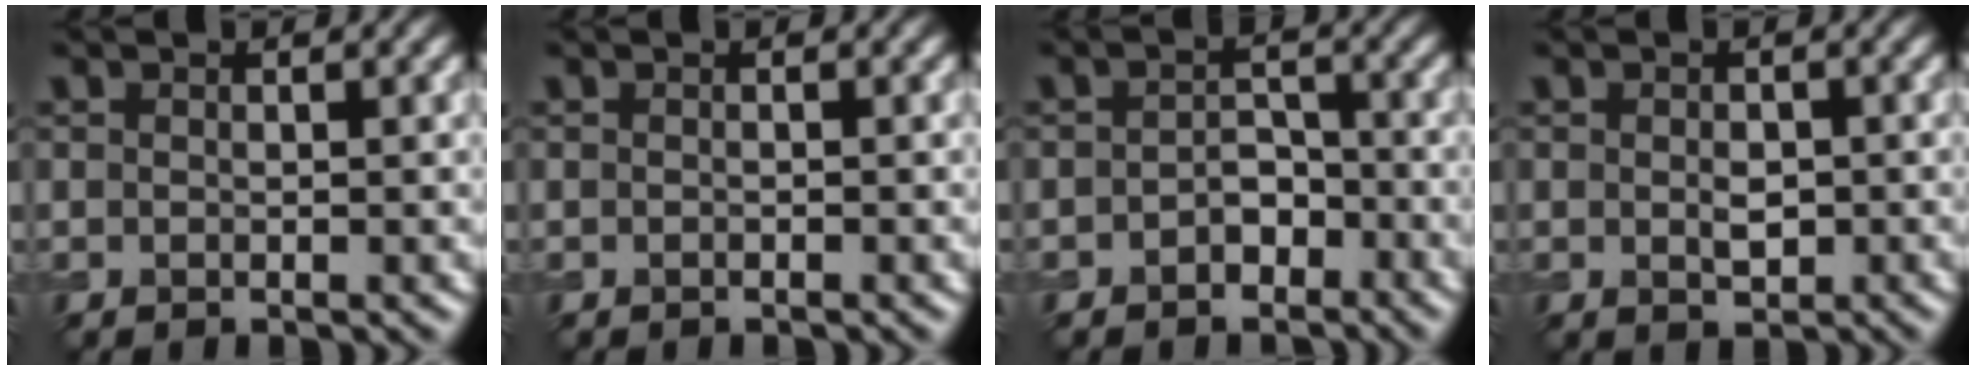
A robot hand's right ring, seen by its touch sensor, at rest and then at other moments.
{"total": 0.0}
{"total": 2.2, "force": [-1.3, 1.5, 0.9], "torque": [-0.011, 0.007, -0.025]}
{"total": 1.6, "force": [-0.2, 1.1, 1.2], "torque": [-0.021, -0.004, 0.000]}